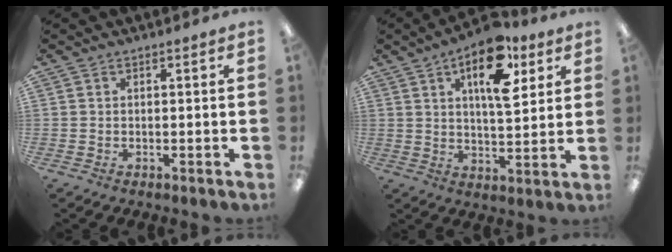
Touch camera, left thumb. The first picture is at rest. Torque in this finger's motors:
{"motor_torque": [0.07, 0.44, -0.05, -0.17, 0.06]}